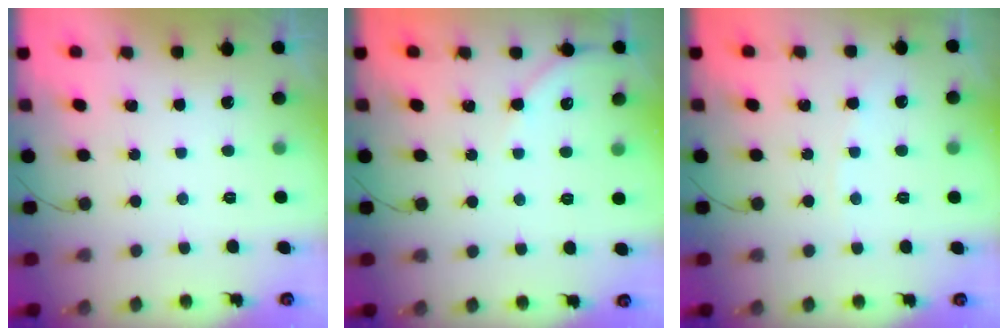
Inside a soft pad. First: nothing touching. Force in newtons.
{"total": 4.5, "press": 4.4, "slide": 0.8}
{"total": 2.9, "press": 2.9, "slide": 0.4}